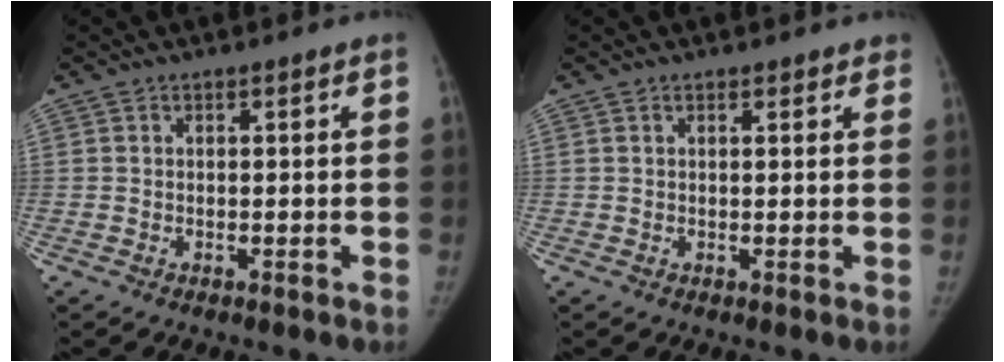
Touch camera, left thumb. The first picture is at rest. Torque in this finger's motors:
{"motor_torque": [-0.33, -0.10, -0.37, 0.13, -0.01]}